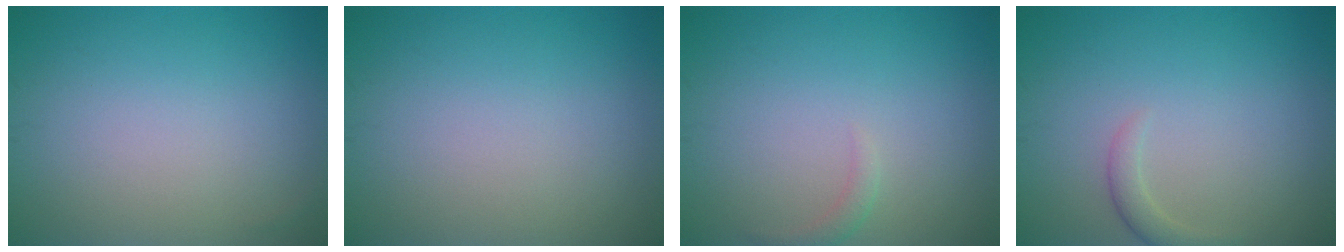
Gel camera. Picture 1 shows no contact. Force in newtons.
{"total": 0.0}
{"total": 1.0, "press": 1.0, "slide": 0.1}
{"total": 1.4, "press": 1.4, "slide": 0.1}